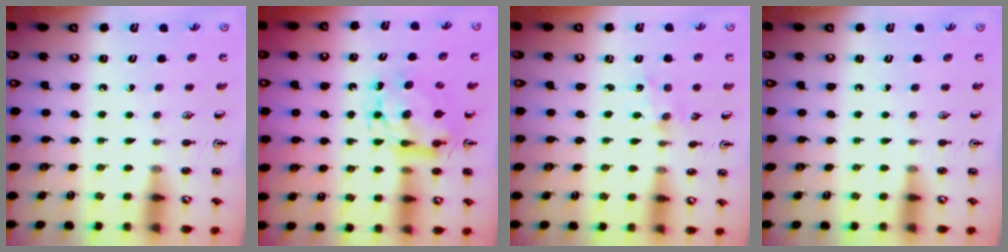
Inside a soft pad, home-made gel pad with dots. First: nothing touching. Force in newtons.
{"total": 8.5, "press": 8.5, "slide": 0.8}
{"total": 1.0, "press": 0.9, "slide": 0.2}
{"total": 0.0}